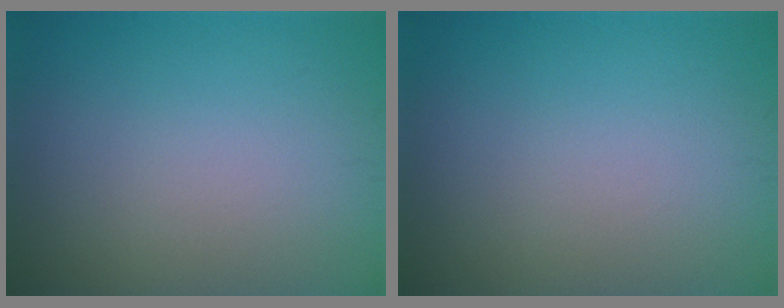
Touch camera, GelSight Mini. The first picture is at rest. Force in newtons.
{"total": 0.0}